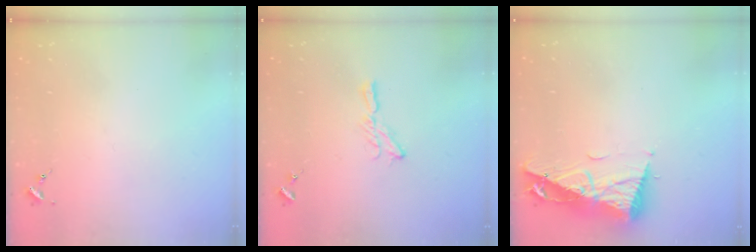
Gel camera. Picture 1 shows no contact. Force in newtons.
{"total": 6.5, "press": 6.5, "slide": 0.3}
{"total": 11.0, "press": 10.9, "slide": 1.3}